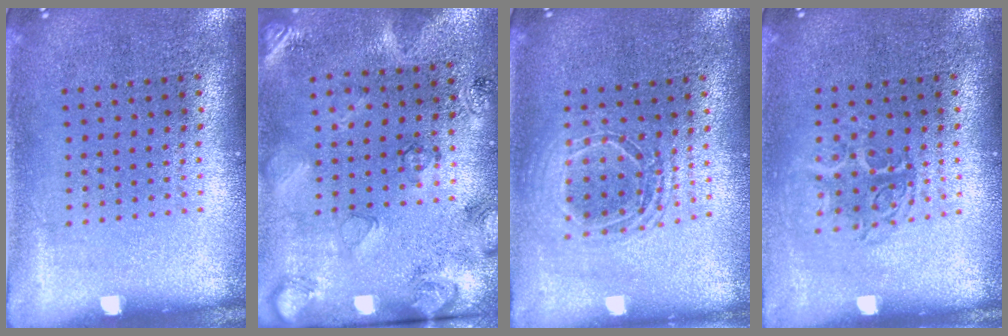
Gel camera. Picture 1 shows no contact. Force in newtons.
{"total": 2.6, "press": 1.7, "slide": 2.0}
{"total": 1.7, "press": 1.4, "slide": 0.9}
{"total": 1.3, "press": 1.1, "slide": 0.7}